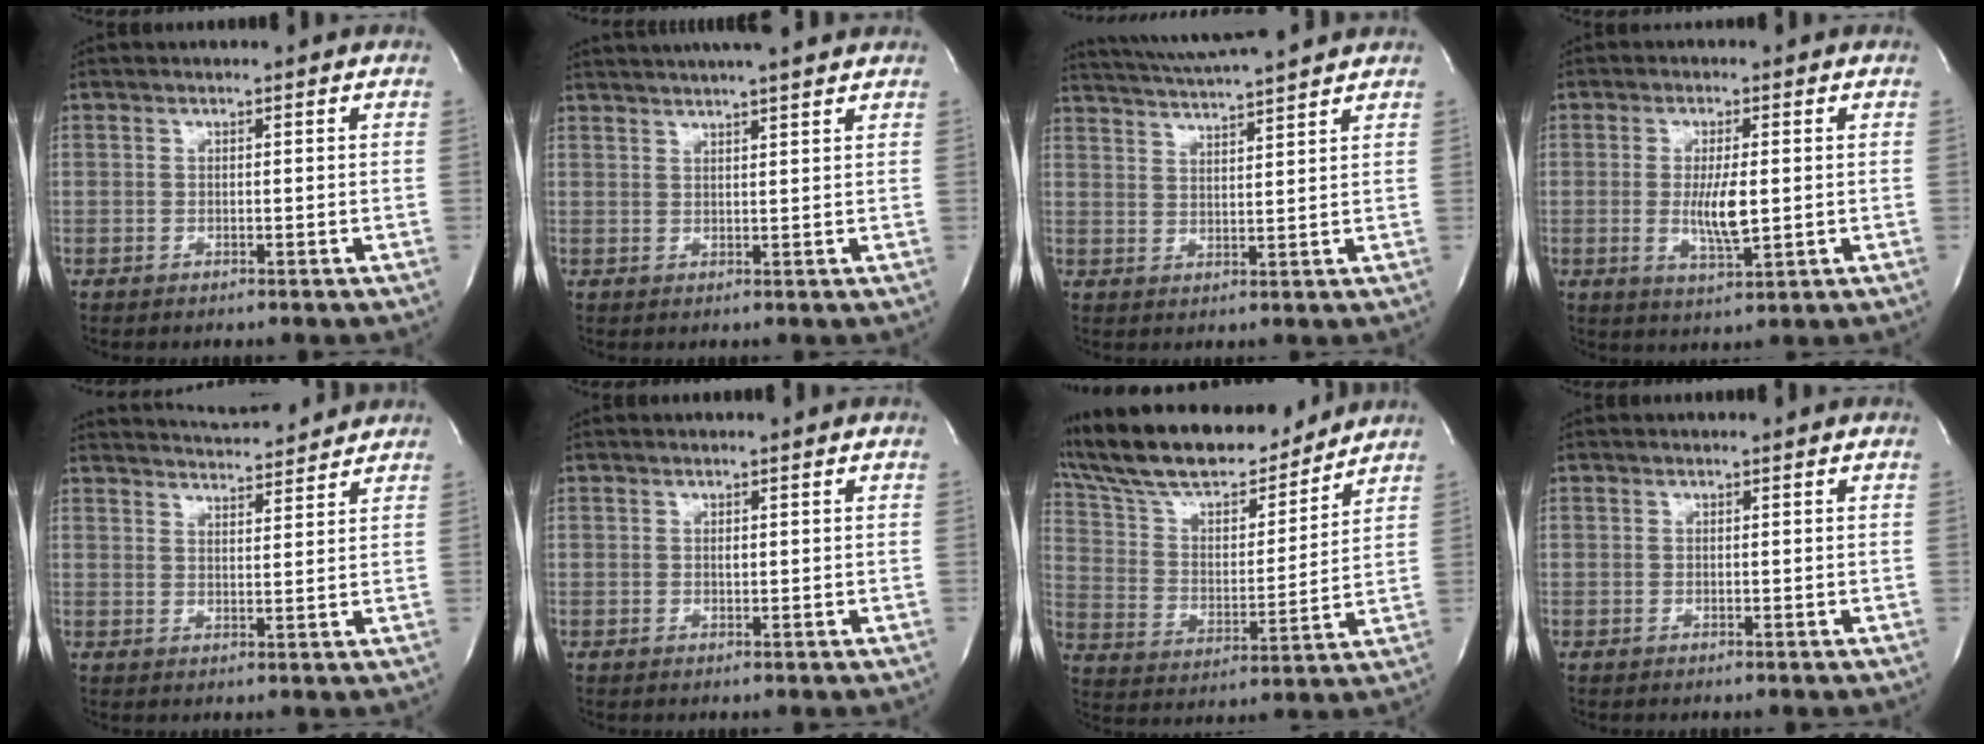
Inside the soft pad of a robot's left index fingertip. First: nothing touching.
{"total": 13.3, "force": [11.7, 0.9, 6.2], "torque": [-0.104, 0.034, 0.160]}
{"total": 12.1, "force": [11.1, -0.3, 4.8], "torque": [-0.092, 0.026, 0.167]}
{"total": 5.7, "force": [-0.2, 1.2, 5.5], "torque": [-0.107, -0.011, -0.001]}
{"total": 10.0, "force": [9.6, 0.9, 2.6], "torque": [-0.048, 0.013, 0.136]}
{"total": 0.6, "force": [0.2, 0.3, 0.5], "torque": [-0.008, 0.000, 0.004]}
{"total": 23.1, "force": [19.9, 5.8, 10.2], "torque": [-0.184, 0.017, 0.318]}
{"total": 0.0}